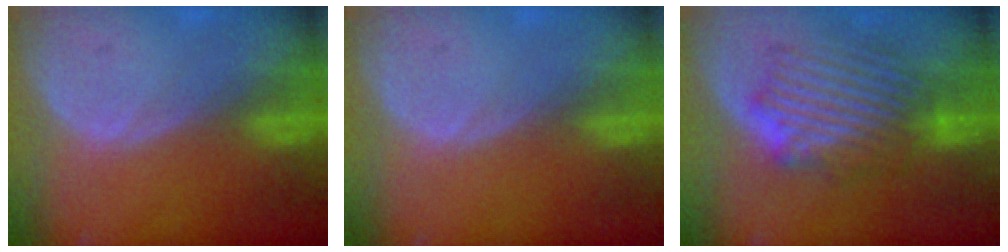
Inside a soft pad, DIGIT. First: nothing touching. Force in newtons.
{"total": 0.0}
{"total": 8.9, "press": 8.3, "slide": 3.2}